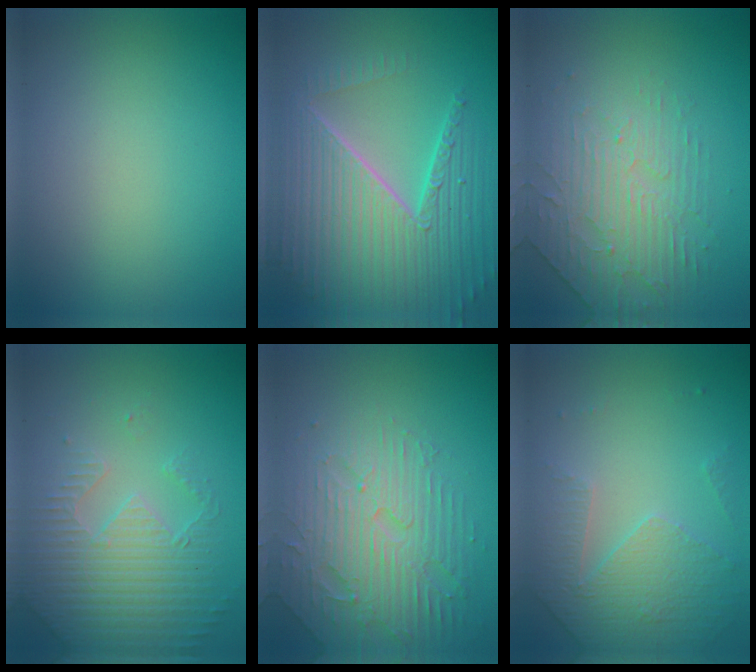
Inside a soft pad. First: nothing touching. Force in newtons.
{"total": 10.1, "press": 6.4, "slide": 7.8}
{"total": 4.7, "press": 3.4, "slide": 3.2}
{"total": 4.8, "press": 3.9, "slide": 2.8}
{"total": 5.1, "press": 4.9, "slide": 1.2}
{"total": 4.8, "press": 3.3, "slide": 3.6}